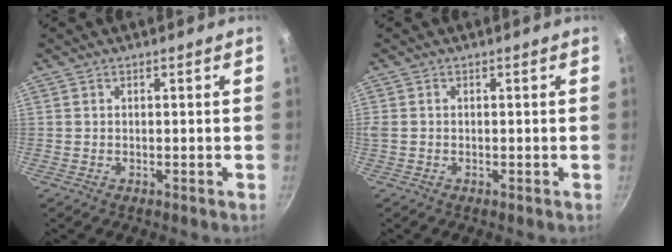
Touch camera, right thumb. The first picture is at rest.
{"total": 0.6, "force": [0.0, 0.5, 0.4], "torque": [-0.008, 0.003, 0.000]}